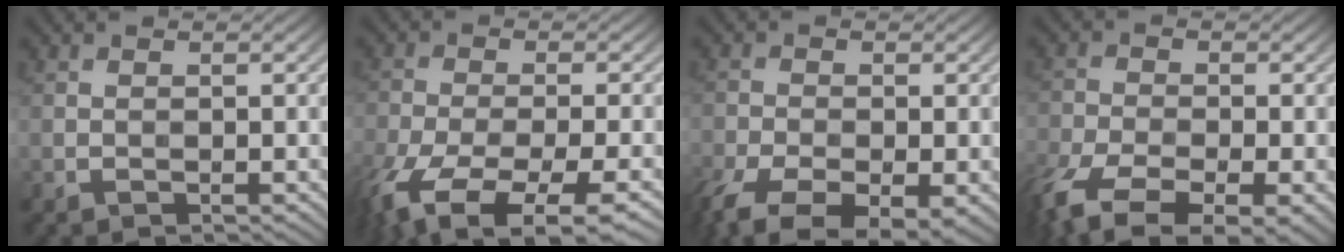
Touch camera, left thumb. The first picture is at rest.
{"total": 13.2, "force": [-8.7, 4.4, 9.0], "torque": [-0.199, -0.045, -0.132]}
{"total": 11.2, "force": [-7.2, 5.0, 7.0], "torque": [-0.149, -0.049, -0.115]}
{"total": 11.1, "force": [-7.0, 4.4, 7.4], "torque": [-0.163, -0.039, -0.125]}